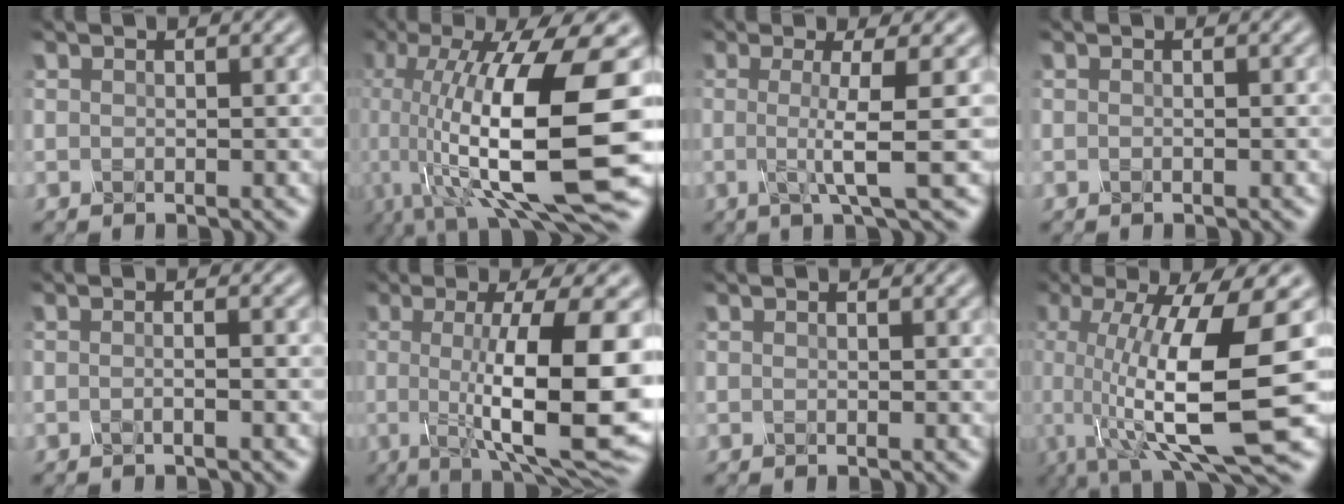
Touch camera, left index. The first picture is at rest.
{"total": 16.3, "force": [-1.3, 4.8, 15.6], "torque": [-0.282, 0.015, -0.015]}
{"total": 4.7, "force": [-0.2, 0.7, 4.6], "torque": [-0.075, -0.006, -0.008]}
{"total": 0.0}
{"total": 1.7, "force": [-0.1, 0.9, 1.4], "torque": [0.002, -0.008, -0.024]}
{"total": 13.0, "force": [-0.8, 3.3, 12.5], "torque": [-0.166, -0.011, -0.010]}
{"total": 0.0}
{"total": 13.0, "force": [-0.9, 3.2, 12.5], "torque": [-0.213, -0.006, -0.006]}